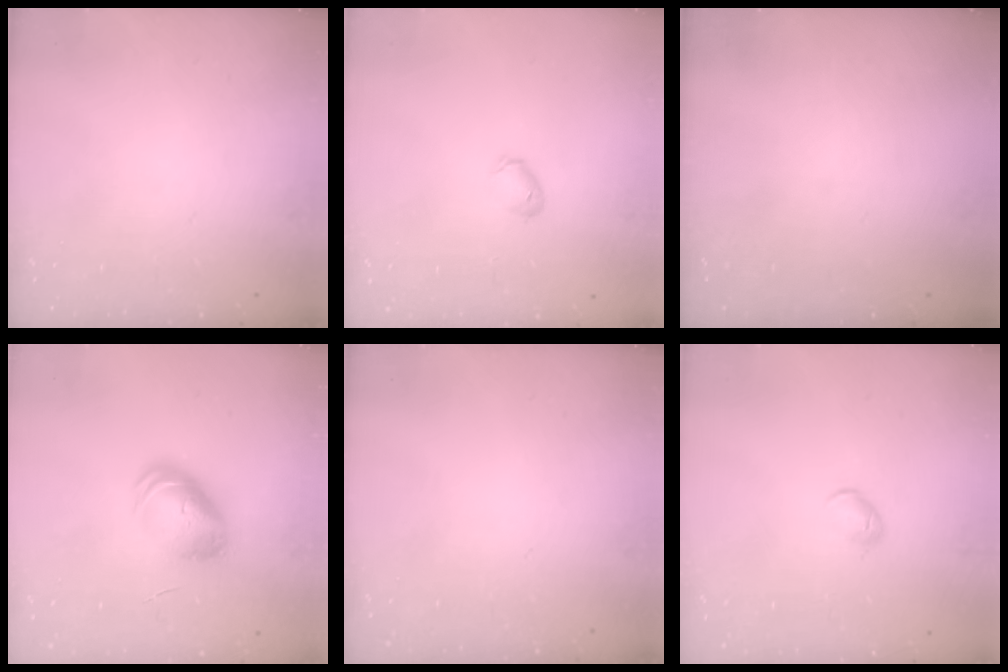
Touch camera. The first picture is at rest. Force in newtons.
{"total": 4.8, "press": 4.6, "slide": 1.2}
{"total": 0.0}
{"total": 8.3, "press": 8.2, "slide": 0.7}
{"total": 0.0}
{"total": 7.0, "press": 6.9, "slide": 0.9}